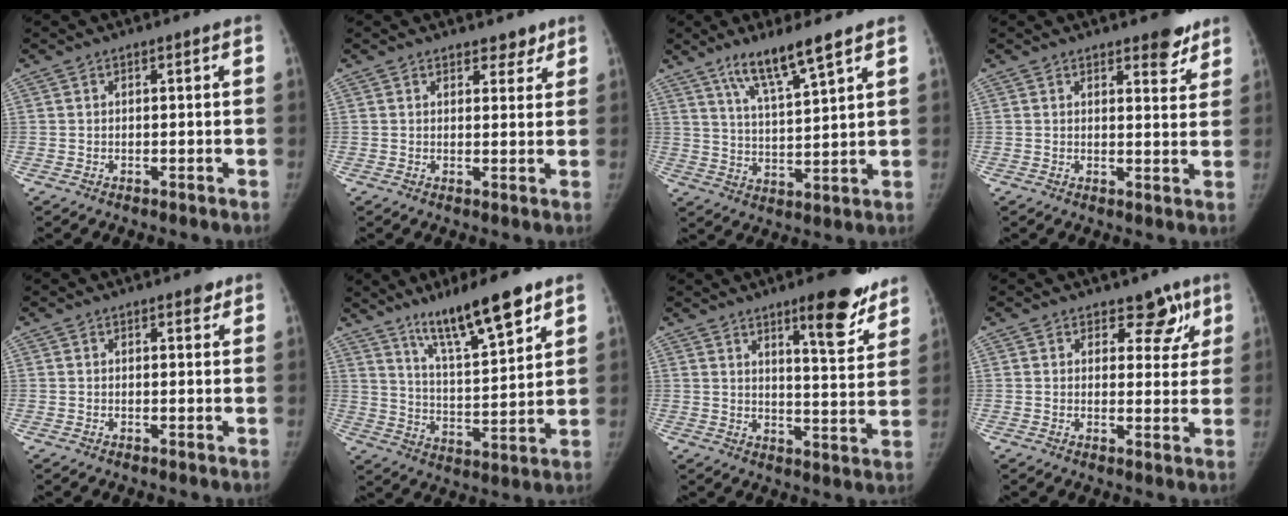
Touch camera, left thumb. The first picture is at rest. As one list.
[{"total": 3.1, "force": [2.5, 1.7, 1.0], "torque": [0.010, -0.015, 0.033]}, {"total": 10.0, "force": [6.9, 1.3, 7.1], "torque": [-0.125, -0.039, 0.131]}, {"total": 5.3, "force": [3.9, 2.2, 2.8], "torque": [-0.008, -0.025, 0.050]}, {"total": 1.6, "force": [1.1, 0.8, 0.8], "torque": [0.000, -0.005, 0.010]}, {"total": 15.2, "force": [10.3, 2.8, 10.8], "torque": [-0.167, -0.058, 0.182]}, {"total": 12.7, "force": [8.6, 3.2, 8.8], "torque": [-0.084, -0.058, 0.121]}, {"total": 5.9, "force": [3.8, 3.7, 2.6], "torque": [0.012, -0.017, 0.046]}]